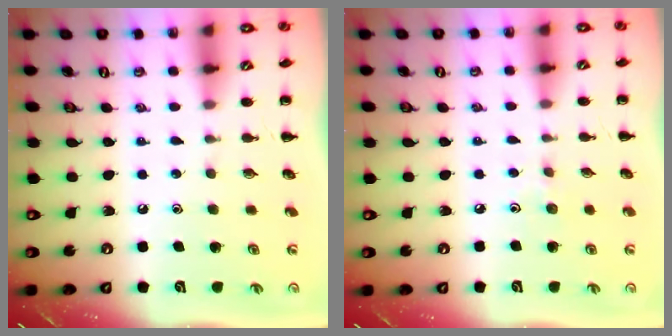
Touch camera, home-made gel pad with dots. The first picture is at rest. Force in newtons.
{"total": 3.4, "press": 3.2, "slide": 1.2}